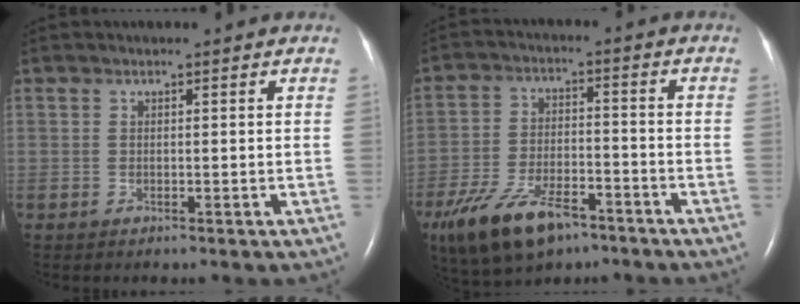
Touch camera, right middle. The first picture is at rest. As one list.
[{"total": 13.3, "force": [-8.6, 5.4, 8.5], "torque": [-0.170, -0.011, -0.149]}]